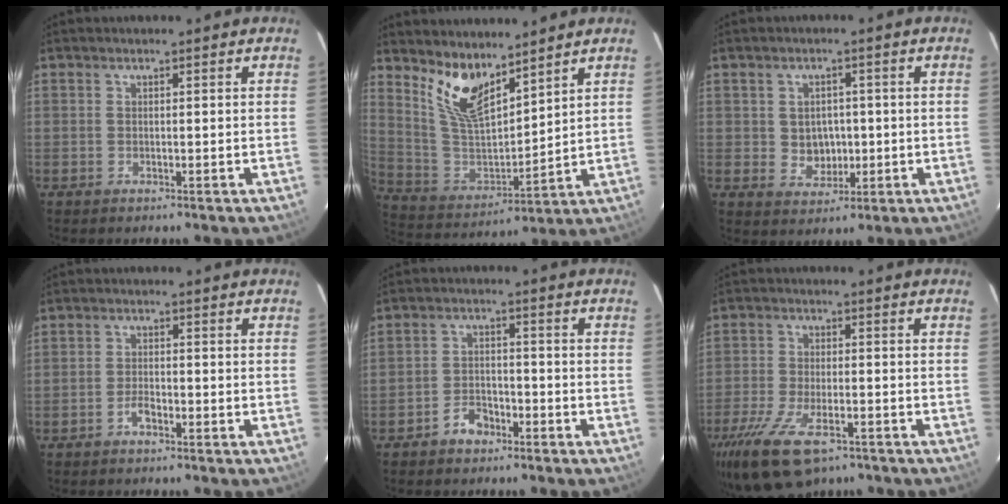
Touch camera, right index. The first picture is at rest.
{"total": 11.8, "force": [8.6, 4.2, 6.9], "torque": [-0.140, -0.009, 0.180]}
{"total": 4.8, "force": [-0.1, 4.4, 2.0], "torque": [-0.039, 0.005, 0.011]}
{"total": 2.1, "force": [-1.5, 0.9, 1.2], "torque": [-0.028, 0.005, -0.031]}
{"total": 4.6, "force": [-3.3, 2.7, 1.6], "torque": [-0.043, 0.012, -0.052]}
{"total": 15.2, "force": [-9.8, 6.5, 9.6], "torque": [-0.222, -0.040, -0.173]}